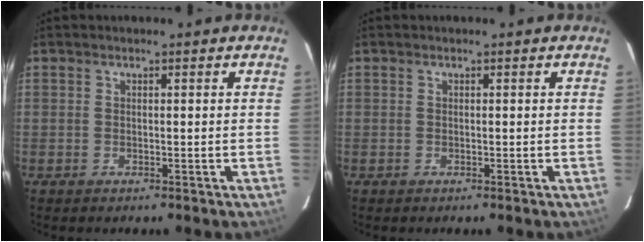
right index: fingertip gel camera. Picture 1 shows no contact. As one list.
[{"total": 0.0}]